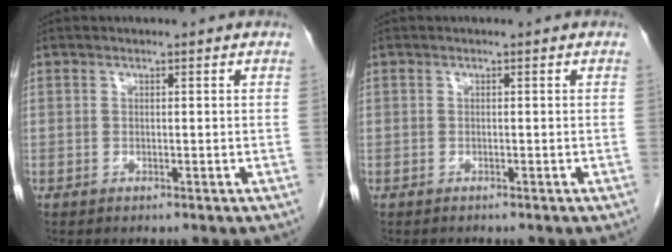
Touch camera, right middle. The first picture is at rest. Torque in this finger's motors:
{"motor_torque": [-0.27, -0.08, -0.11, 0.00]}